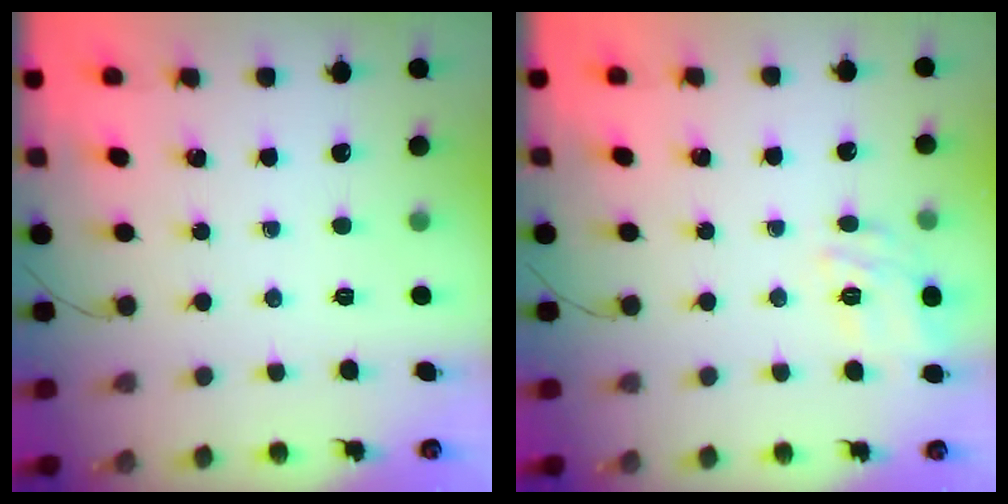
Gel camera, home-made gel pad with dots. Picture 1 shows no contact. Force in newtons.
{"total": 7.6, "press": 7.6, "slide": 0.8}